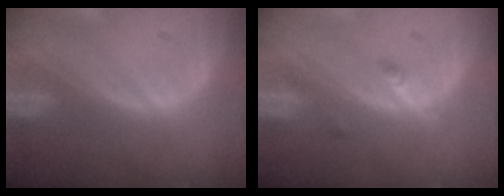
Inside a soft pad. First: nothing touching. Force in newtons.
{"total": 2.4, "press": 2.0, "slide": 1.3}